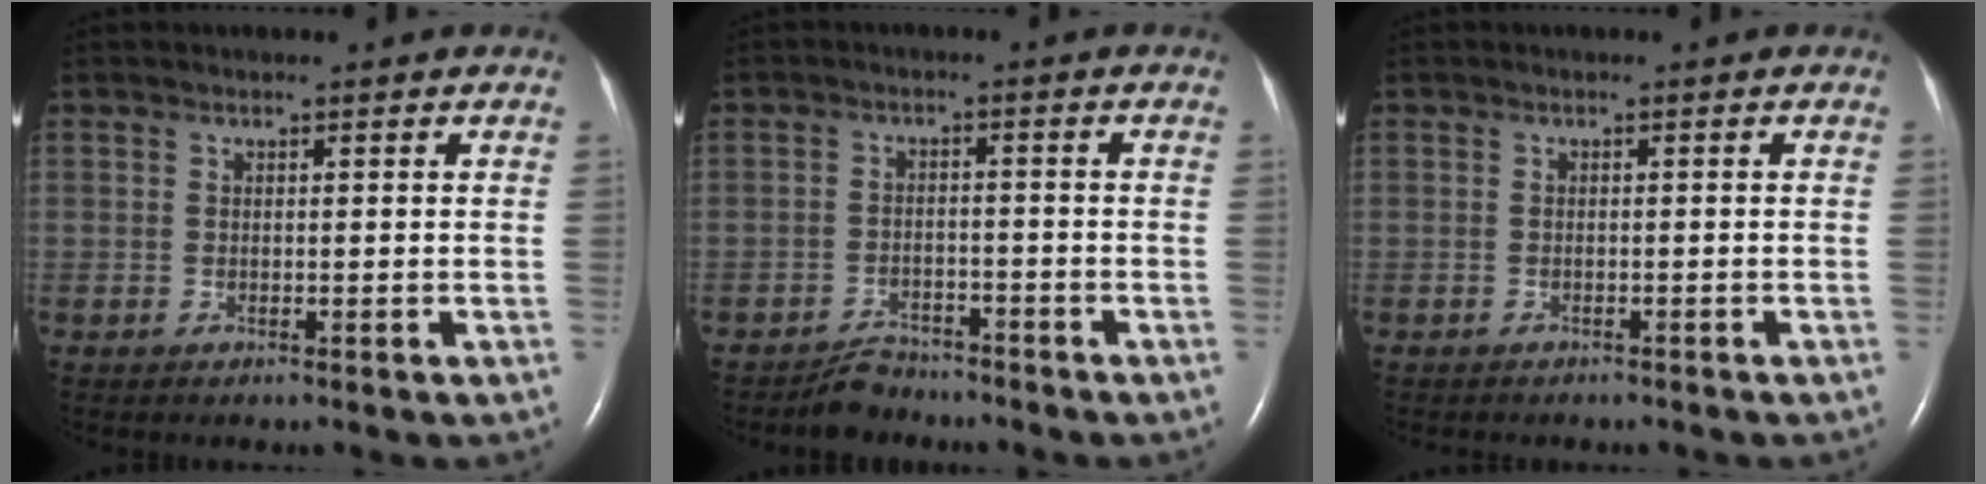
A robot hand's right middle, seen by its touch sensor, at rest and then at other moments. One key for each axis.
{"total": 3.3, "fx": -3.2, "fy": 1.1, "fz": -0.1, "tx": -0.009, "ty": -0.004, "tz": -0.054}
{"total": 3.2, "fx": -2.8, "fy": 1.0, "fz": 1.2, "tx": -0.020, "ty": -0.004, "tz": -0.029}